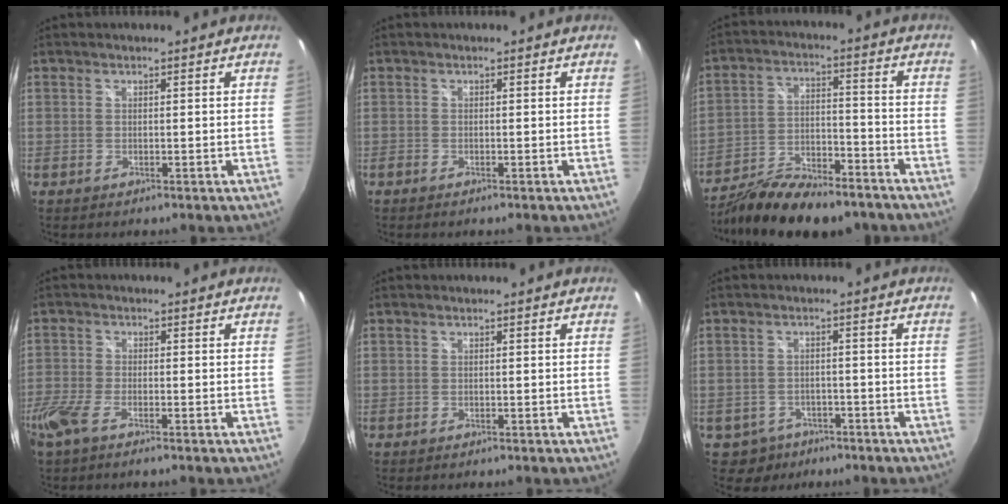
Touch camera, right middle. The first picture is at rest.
{"total": 0.6, "force": [-0.6, 0.3, 0.2], "torque": [-0.005, -0.002, -0.013]}
{"total": 12.7, "force": [-11.0, 3.2, 5.4], "torque": [-0.123, -0.018, -0.187]}
{"total": 5.8, "force": [-3.8, 1.6, 4.0], "torque": [-0.107, -0.013, -0.079]}
{"total": 0.0}
{"total": 4.9, "force": [-2.9, 3.9, 0.7], "torque": [-0.028, 0.003, -0.039]}